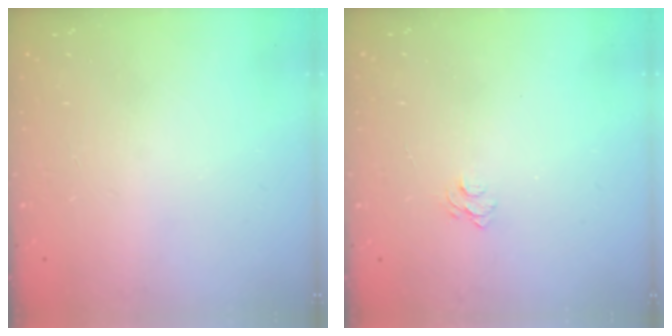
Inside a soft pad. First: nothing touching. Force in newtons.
{"total": 3.5, "press": 3.5, "slide": 0.3}